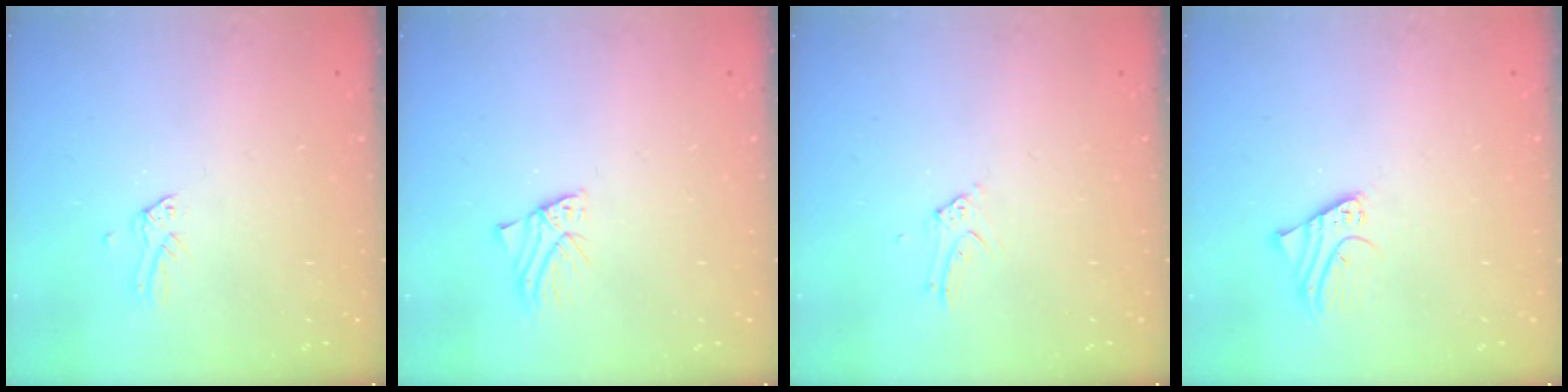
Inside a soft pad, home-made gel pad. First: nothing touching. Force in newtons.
{"total": 1.6, "press": 1.6, "slide": 0.1}
{"total": 4.2, "press": 4.2, "slide": 0.4}
{"total": 2.0, "press": 2.0, "slide": 0.2}